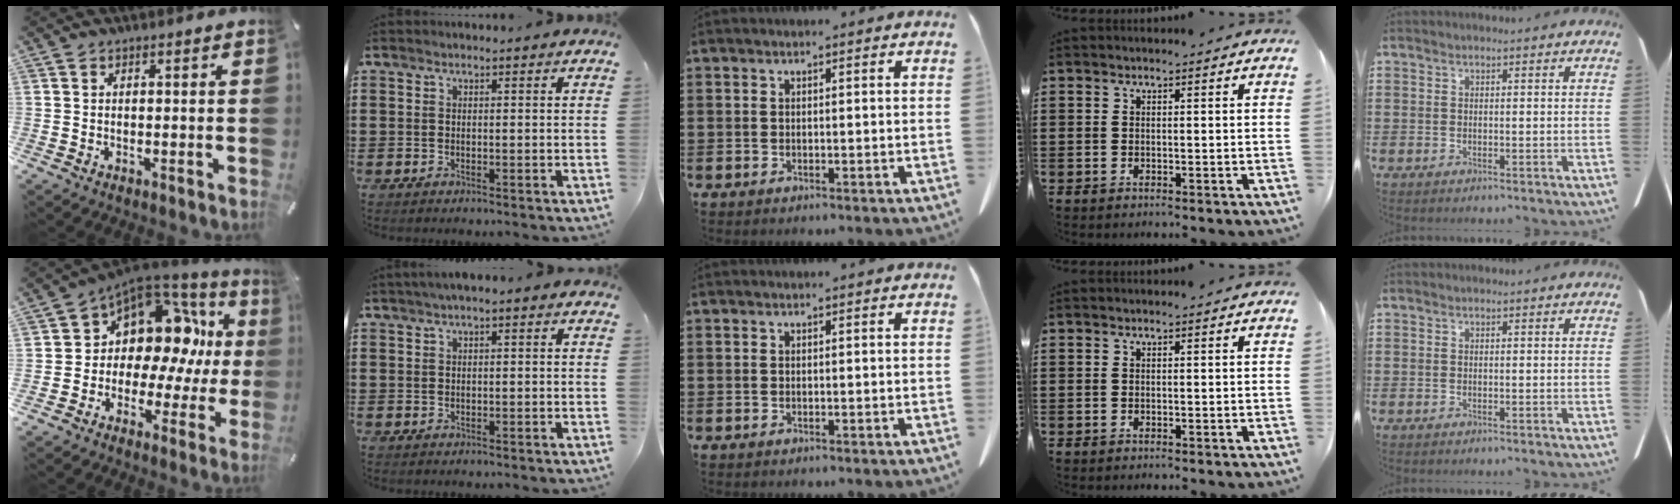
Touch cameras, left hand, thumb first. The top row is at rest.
{"thumb": {"total": 11.7, "force": [3.3, 9.3, 6.2], "torque": [-0.101, -0.043, 0.057]}, "index": {"total": 1.2, "force": [-0.3, 0.6, 1.0], "torque": [-0.019, 0.003, -0.008]}}